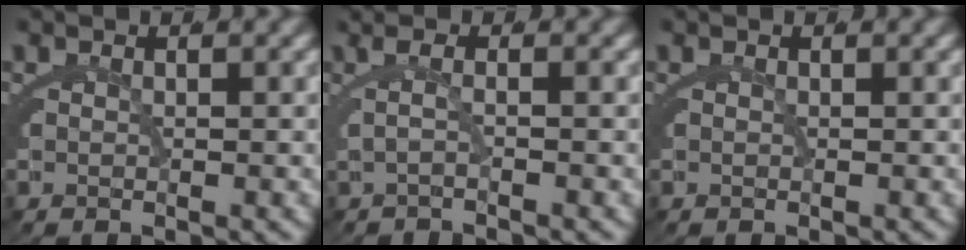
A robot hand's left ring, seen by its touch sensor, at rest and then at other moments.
{"total": 1.6, "force": [-0.5, -0.2, 1.5], "torque": [-0.031, 0.003, -0.007]}
{"total": 0.0}